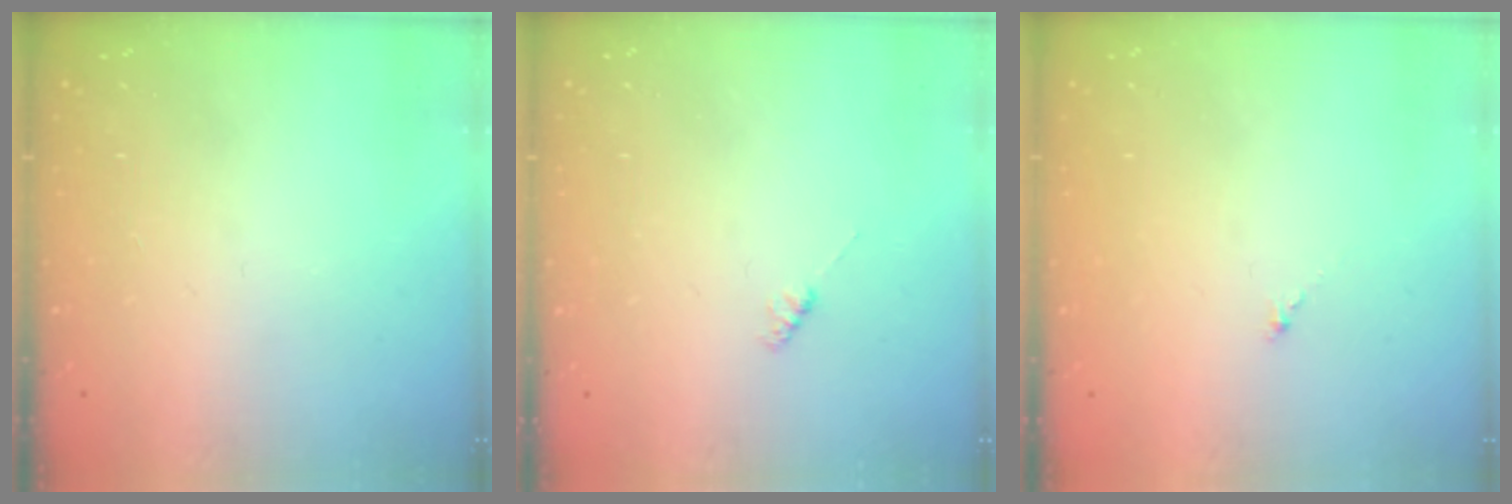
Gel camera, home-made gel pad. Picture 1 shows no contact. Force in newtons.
{"total": 2.3, "press": 2.3, "slide": 0.3}
{"total": 0.0}